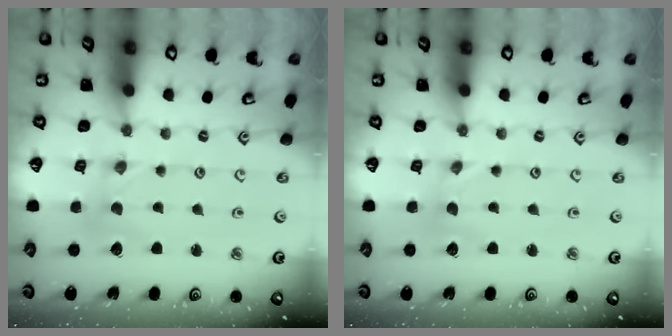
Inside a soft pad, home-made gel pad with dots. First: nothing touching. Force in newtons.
{"total": 0.0}